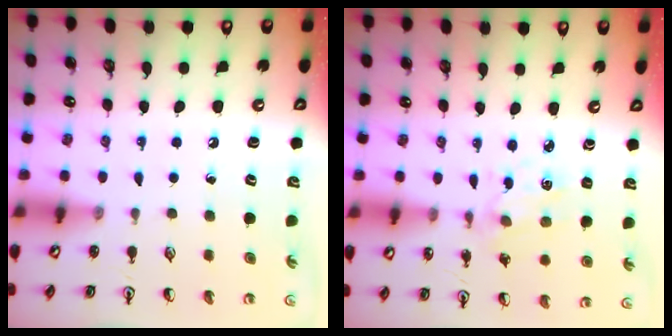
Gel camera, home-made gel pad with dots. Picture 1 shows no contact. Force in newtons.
{"total": 1.3, "press": 1.3, "slide": 0.1}